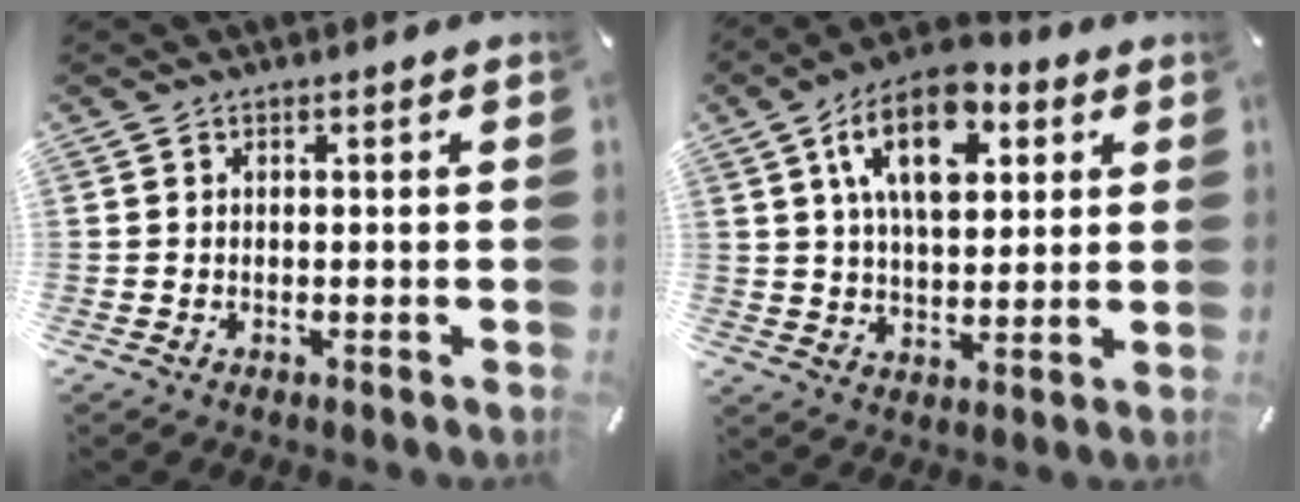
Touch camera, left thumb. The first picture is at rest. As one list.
[{"total": 14.7, "force": [6.3, 8.4, 10.2], "torque": [-0.168, -0.006, 0.109]}]